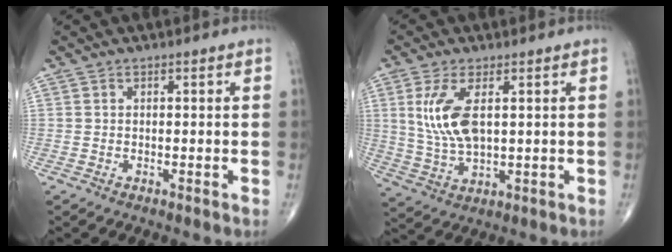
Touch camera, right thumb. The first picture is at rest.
{"total": 9.4, "force": [2.3, 4.0, 8.2], "torque": [-0.179, -0.011, 0.055]}